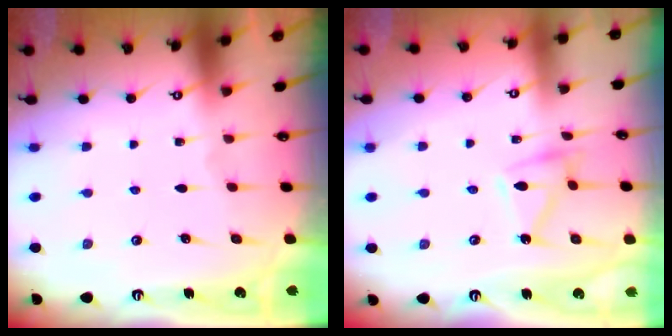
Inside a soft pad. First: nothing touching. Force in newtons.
{"total": 8.7, "press": 8.7, "slide": 0.3}